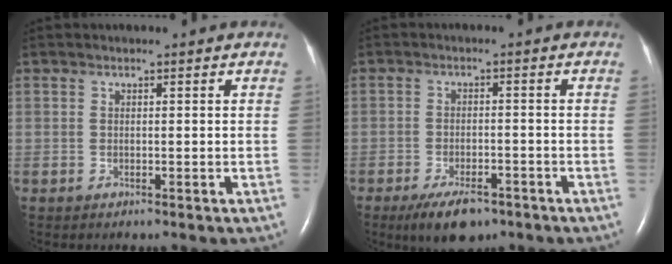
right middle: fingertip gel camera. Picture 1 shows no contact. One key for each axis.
{"total": 6.7, "fx": -4.7, "fy": 2.7, "fz": 4.1, "tx": -0.076, "ty": -0.006, "tz": -0.073}